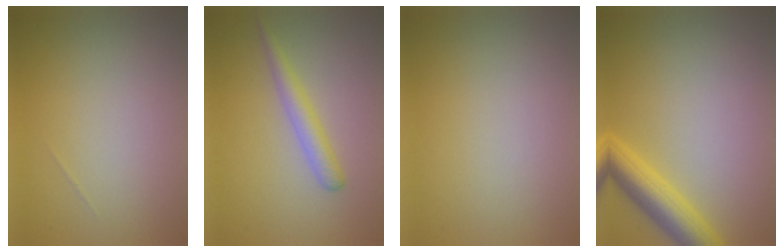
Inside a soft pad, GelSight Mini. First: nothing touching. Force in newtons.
{"total": 2.1, "press": 2.1, "slide": 0.0}
{"total": 0.0}
{"total": 4.2, "press": 4.2, "slide": 0.2}